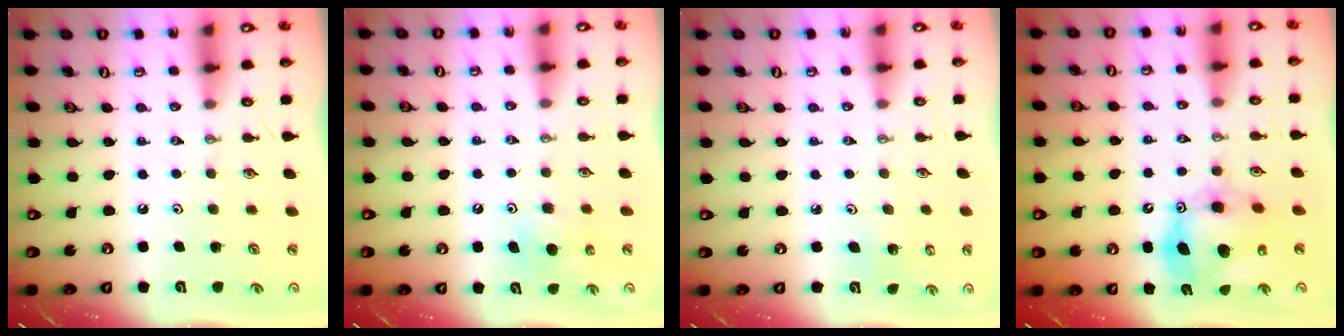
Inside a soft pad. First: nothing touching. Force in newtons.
{"total": 5.8, "press": 5.8, "slide": 0.5}
{"total": 2.8, "press": 2.7, "slide": 1.0}
{"total": 13.5, "press": 13.4, "slide": 1.3}